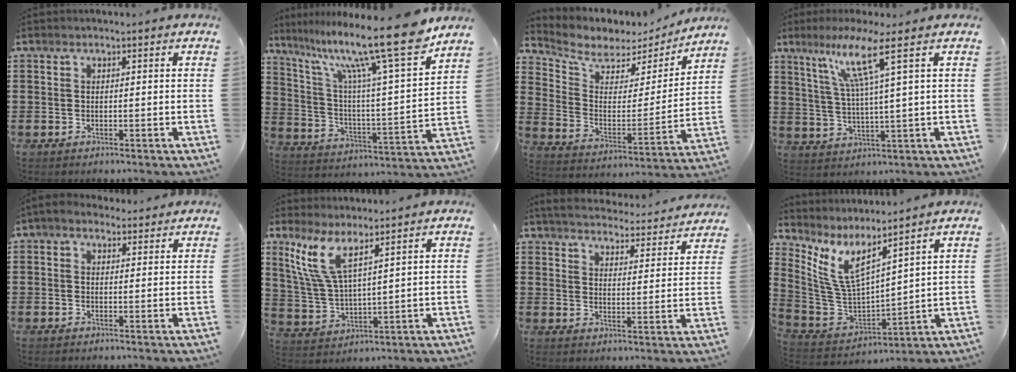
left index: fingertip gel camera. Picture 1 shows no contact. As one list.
[{"total": 17.1, "force": [13.2, 1.4, 10.8], "torque": [-0.221, -0.071, 0.214]}, {"total": 5.7, "force": [4.7, 3.0, 1.0], "torque": [-0.061, -0.035, 0.078]}, {"total": 9.2, "force": [4.6, -0.6, 7.9], "torque": [-0.166, -0.001, 0.074]}, {"total": 1.9, "force": [1.3, 1.2, 0.8], "torque": [-0.021, 0.004, 0.024]}, {"total": 7.9, "force": [5.4, 1.8, 5.6], "torque": [-0.141, -0.011, 0.094]}, {"total": 4.5, "force": [4.5, -0.1, 0.5], "torque": [-0.034, -0.034, 0.074]}, {"total": 7.7, "force": [4.8, 2.5, 5.4], "torque": [-0.141, -0.045, 0.082]}]